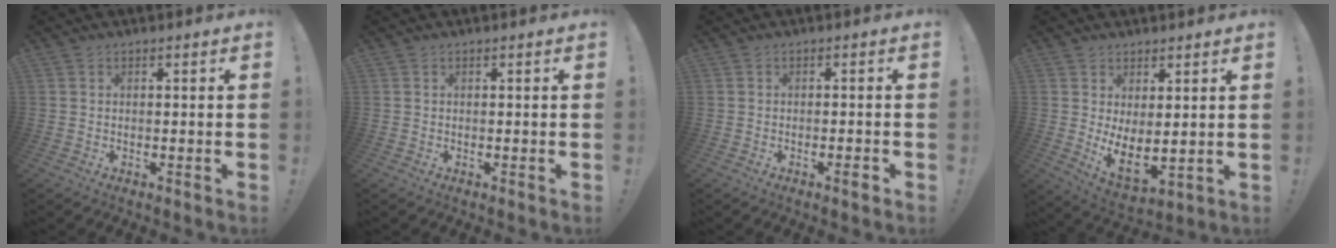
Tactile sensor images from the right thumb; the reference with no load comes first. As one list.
[{"total": 0.0}, {"total": 2.3, "force": [-1.2, 0.2, 2.0], "torque": [-0.034, 0.002, -0.020]}, {"total": 6.7, "force": [2.5, 3.0, 5.4], "torque": [-0.074, -0.041, 0.054]}]